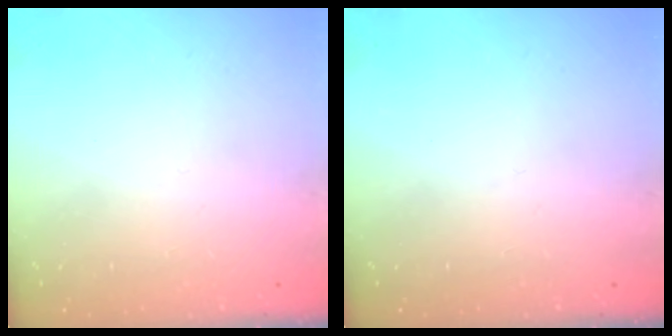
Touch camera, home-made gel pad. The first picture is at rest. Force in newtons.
{"total": 0.0}